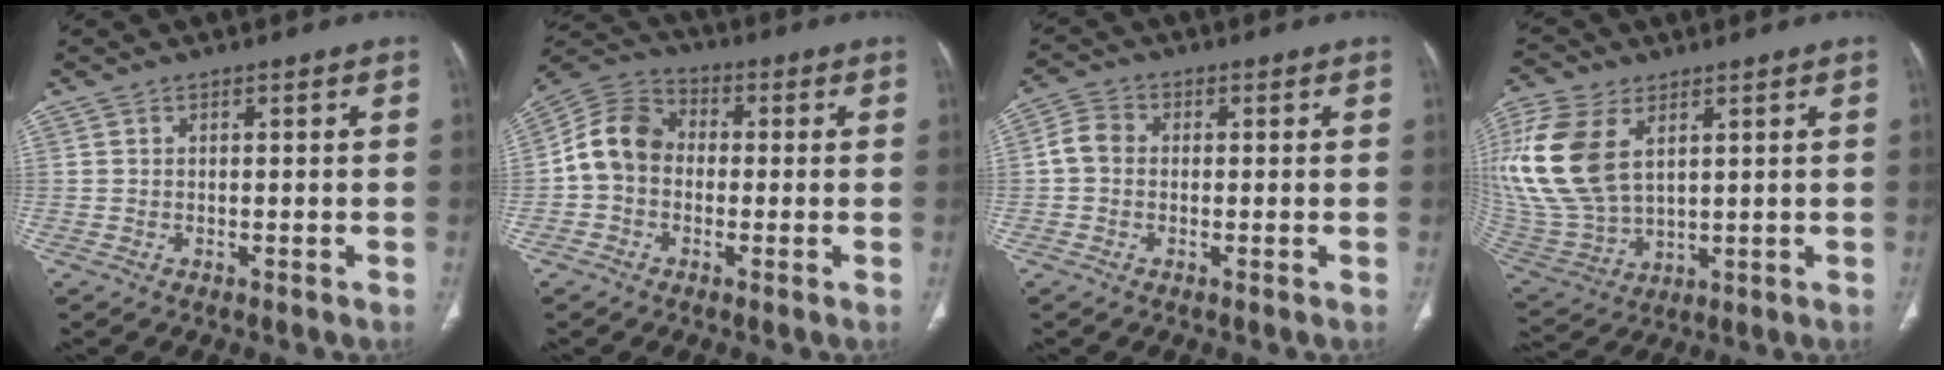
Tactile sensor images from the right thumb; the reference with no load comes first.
{"total": 9.7, "force": [-0.7, 7.9, 5.6], "torque": [-0.096, 0.032, -0.029]}
{"total": 4.1, "force": [-0.3, 3.4, 2.3], "torque": [-0.039, 0.011, -0.013]}
{"total": 20.3, "force": [6.2, 12.6, 14.7], "torque": [-0.341, -0.019, 0.129]}